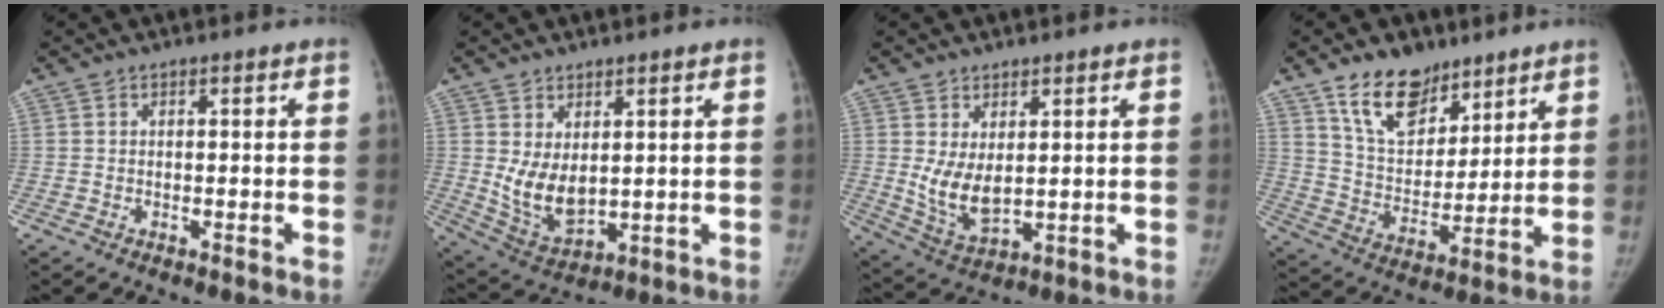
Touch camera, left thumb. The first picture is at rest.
{"total": 8.4, "force": [1.4, 5.2, 6.5], "torque": [-0.099, -0.025, 0.051]}
{"total": 7.3, "force": [1.2, 4.0, 5.9], "torque": [-0.100, -0.023, 0.042]}
{"total": 13.9, "force": [9.5, 8.2, 6.0], "torque": [-0.062, -0.058, 0.175]}